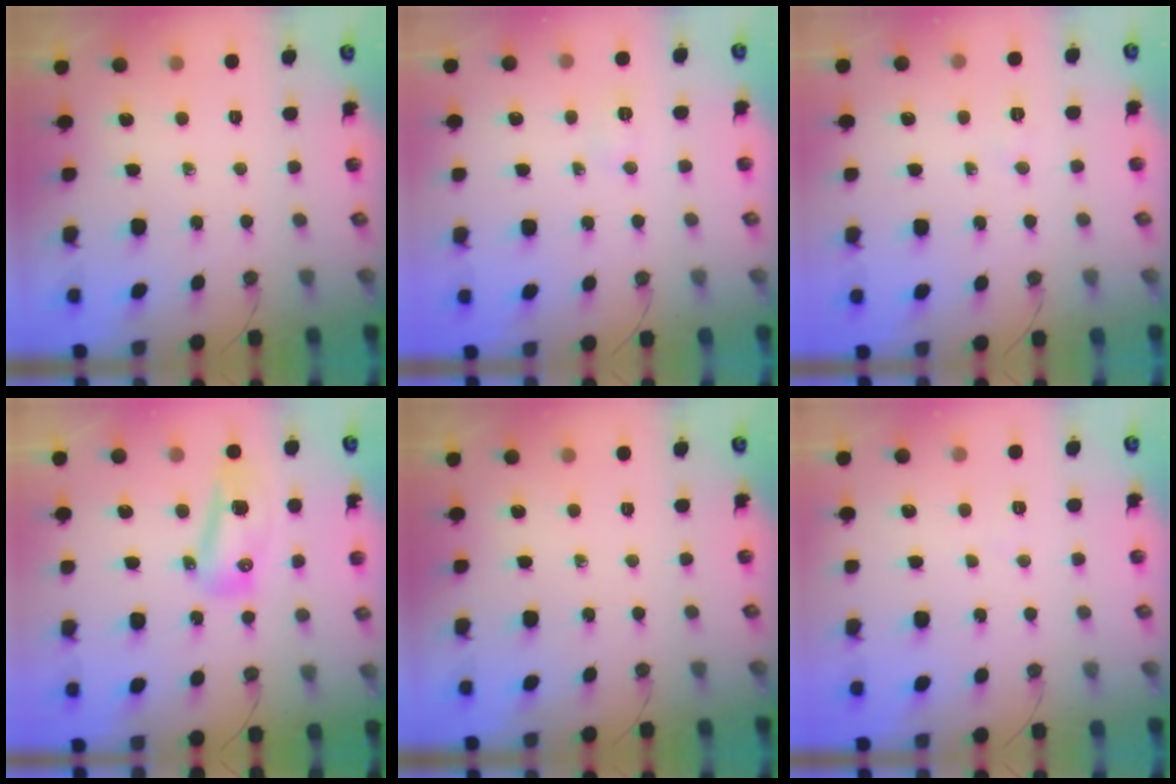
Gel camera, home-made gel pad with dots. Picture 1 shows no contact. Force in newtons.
{"total": 3.1, "press": 2.8, "slide": 1.3}
{"total": 2.4, "press": 2.3, "slide": 0.7}
{"total": 9.4, "press": 9.3, "slide": 1.6}
{"total": 0.0}
{"total": 9.9, "press": 3.3, "slide": 9.3}